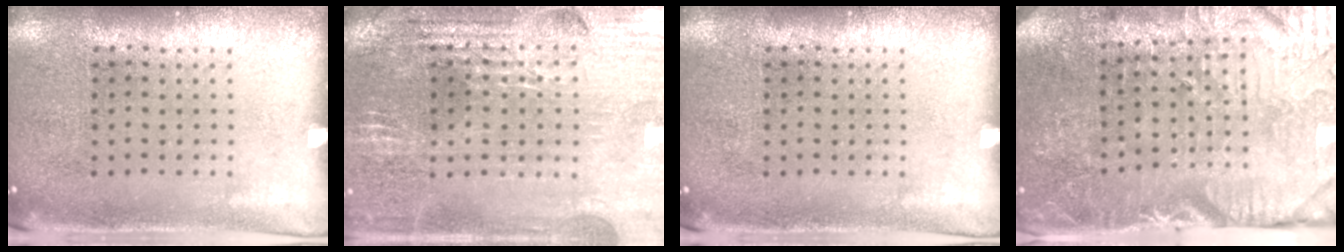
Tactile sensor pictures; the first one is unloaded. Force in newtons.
{"total": 2.9, "press": 2.9, "slide": 0.6}
{"total": 0.0}
{"total": 3.8, "press": 3.8, "slide": 0.5}